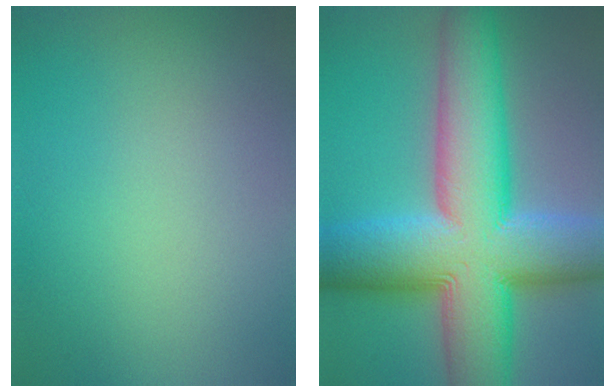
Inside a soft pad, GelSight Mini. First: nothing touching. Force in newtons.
{"total": 15.8, "press": 15.8, "slide": 0.3}